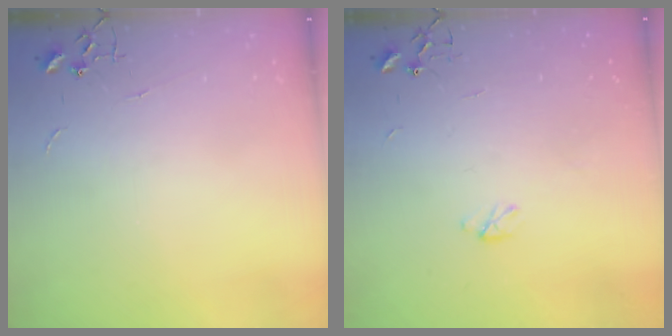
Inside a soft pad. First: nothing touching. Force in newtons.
{"total": 2.9, "press": 2.9, "slide": 0.4}